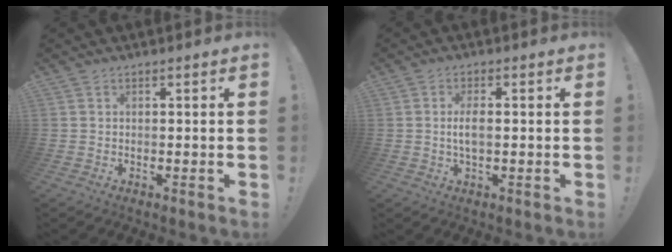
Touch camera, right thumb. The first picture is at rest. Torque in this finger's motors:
{"motor_torque": [-0.01, 0.01, 0.13, 0.03, 0.00]}